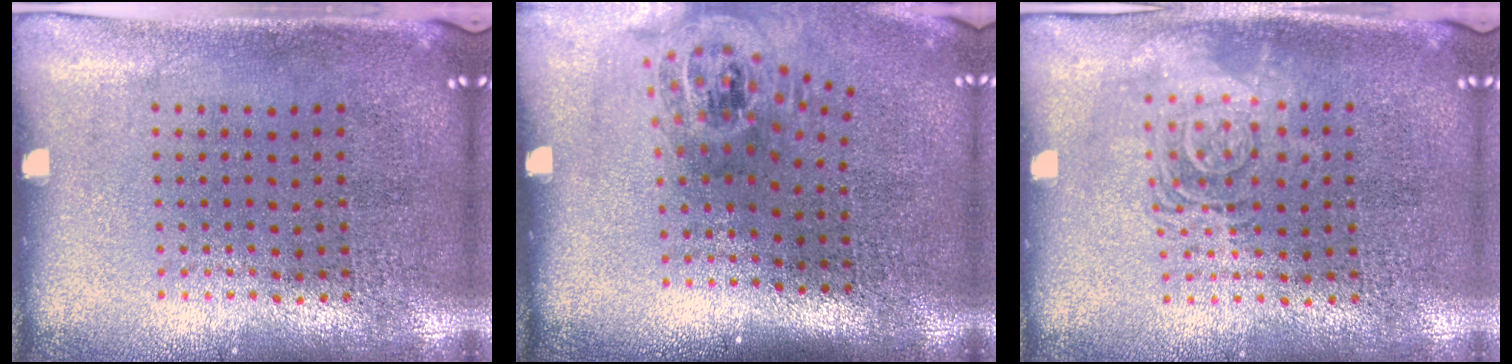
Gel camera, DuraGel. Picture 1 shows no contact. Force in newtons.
{"total": 1.6, "press": 1.2, "slide": 1.0}
{"total": 3.0, "press": 2.9, "slide": 0.4}